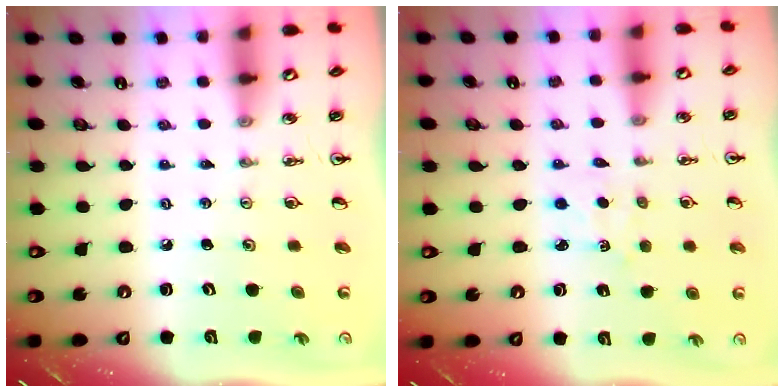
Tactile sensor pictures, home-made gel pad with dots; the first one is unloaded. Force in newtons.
{"total": 2.3, "press": 2.3, "slide": 0.2}